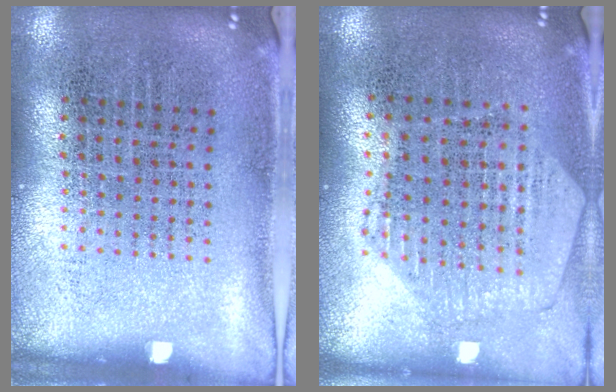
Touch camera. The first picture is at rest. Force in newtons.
{"total": 0.8, "press": 0.8, "slide": 0.1}